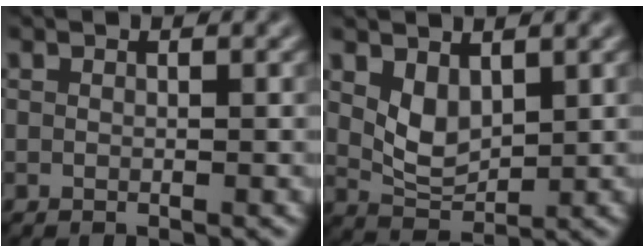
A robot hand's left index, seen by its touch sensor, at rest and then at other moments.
{"total": 3.0, "force": [1.2, 1.7, 2.1], "torque": [-0.047, -0.009, 0.024]}